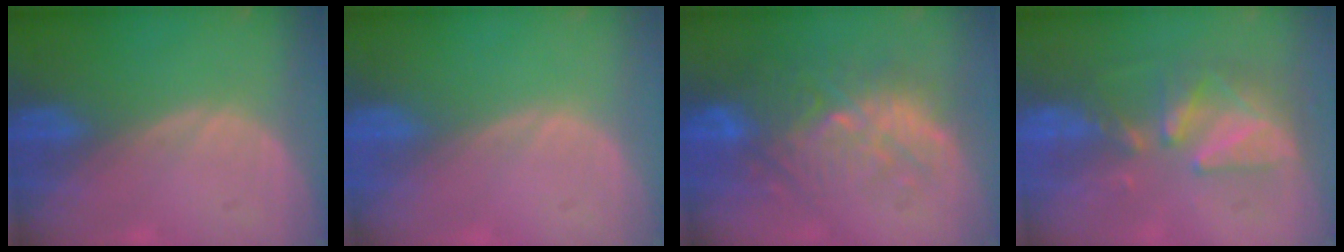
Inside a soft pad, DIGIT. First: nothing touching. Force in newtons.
{"total": 0.0}
{"total": 10.6, "press": 9.6, "slide": 4.5}
{"total": 9.0, "press": 7.9, "slide": 4.3}